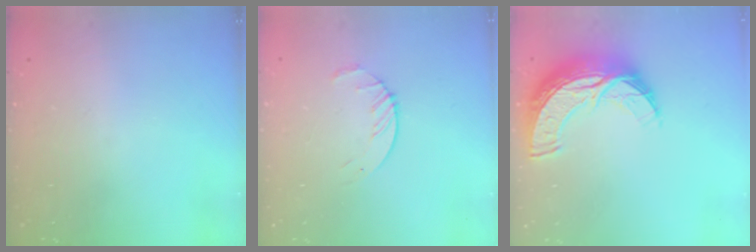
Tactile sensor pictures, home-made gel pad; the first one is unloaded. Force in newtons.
{"total": 3.8, "press": 3.8, "slide": 0.4}
{"total": 13.7, "press": 13.6, "slide": 0.8}